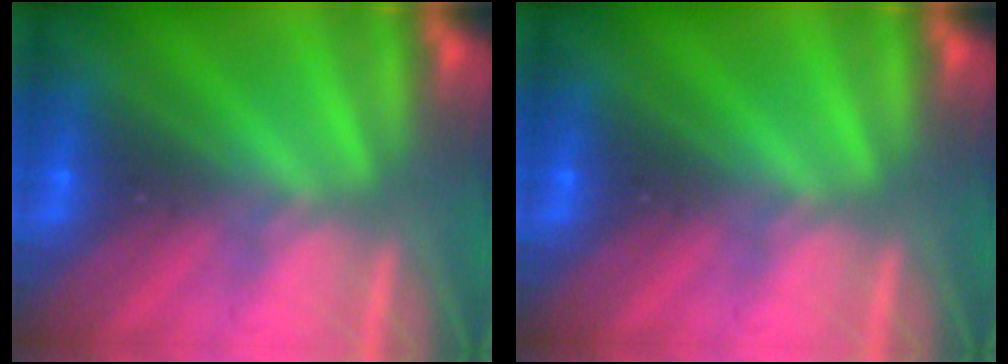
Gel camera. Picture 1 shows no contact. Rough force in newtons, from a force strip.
{"total": 0.0}